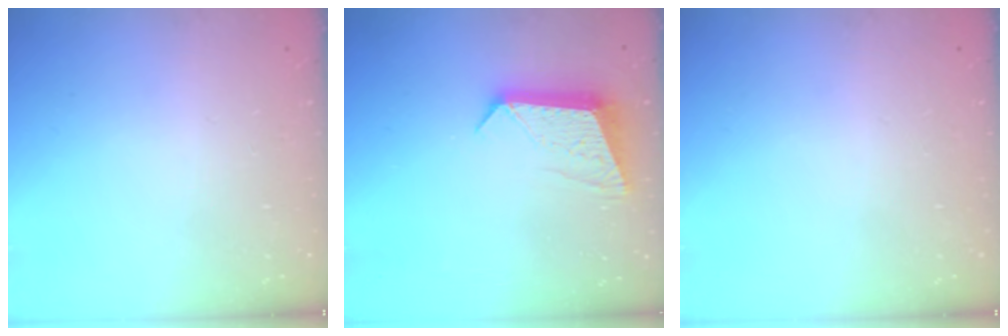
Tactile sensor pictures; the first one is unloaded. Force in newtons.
{"total": 10.4, "press": 10.4, "slide": 0.3}
{"total": 0.0}